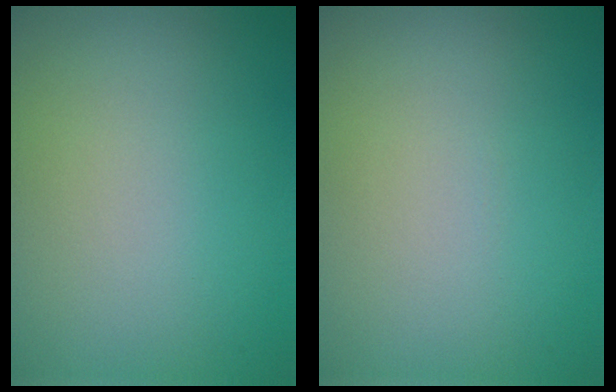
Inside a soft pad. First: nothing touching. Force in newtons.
{"total": 0.0}